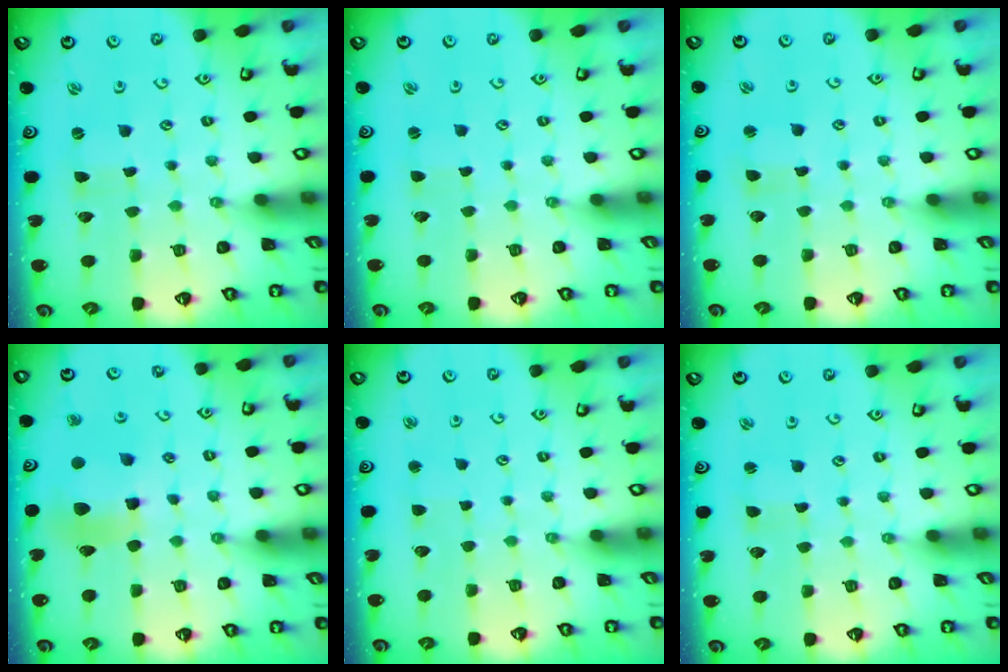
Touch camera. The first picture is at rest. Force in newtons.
{"total": 0.0}
{"total": 2.5, "press": 2.5, "slide": 0.3}
{"total": 10.0, "press": 9.9, "slide": 1.4}
{"total": 2.2, "press": 2.2, "slide": 0.3}
{"total": 1.0, "press": 1.0, "slide": 0.1}